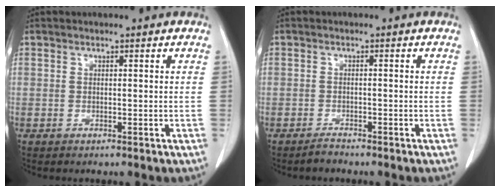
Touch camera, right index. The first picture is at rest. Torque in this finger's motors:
{"motor_torque": [-1.15, 0.09, -0.43, -0.16]}